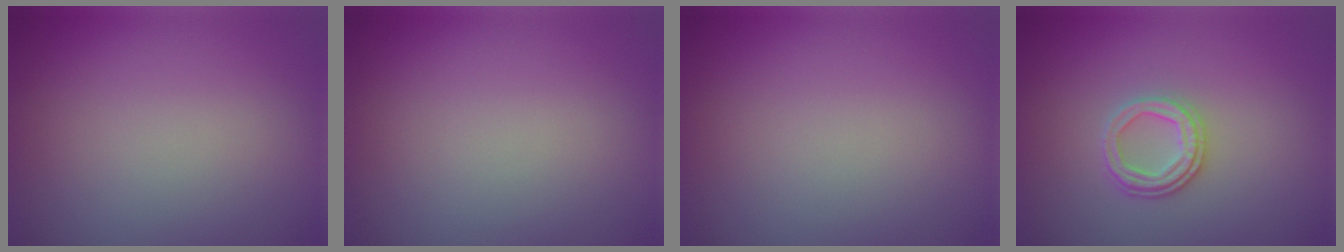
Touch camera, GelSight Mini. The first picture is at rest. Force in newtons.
{"total": 0.0}
{"total": 0.0}
{"total": 2.5, "press": 2.4, "slide": 0.8}